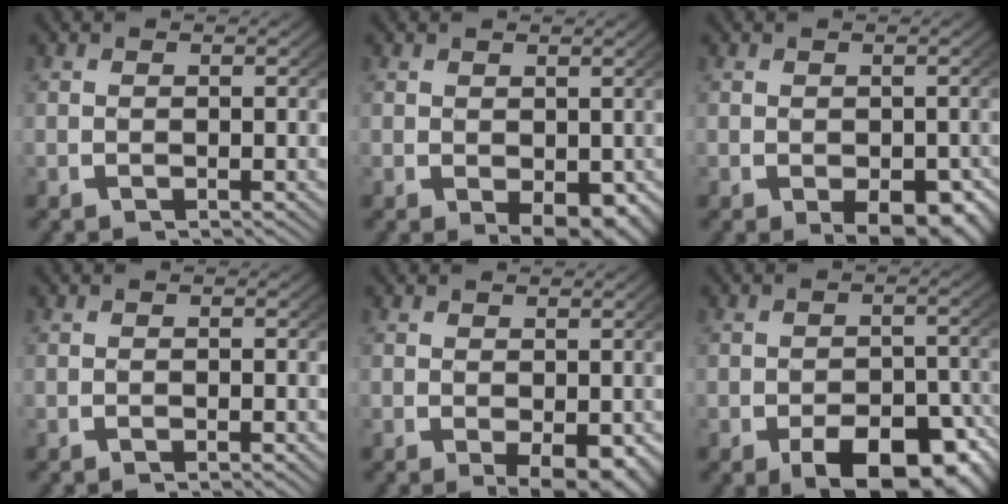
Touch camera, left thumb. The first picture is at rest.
{"total": 3.3, "force": [-0.4, 2.1, 2.5], "torque": [-0.040, -0.028, 0.014]}
{"total": 4.3, "force": [-1.3, 2.6, 3.2], "torque": [-0.047, -0.036, -0.002]}
{"total": 0.6, "force": [-0.3, 0.1, 0.5], "torque": [-0.007, 0.000, -0.006]}
{"total": 3.5, "force": [-0.7, 1.9, 2.8], "torque": [-0.046, -0.029, 0.007]}
{"total": 7.7, "force": [-3.7, 4.1, 5.3], "torque": [-0.072, -0.036, -0.044]}